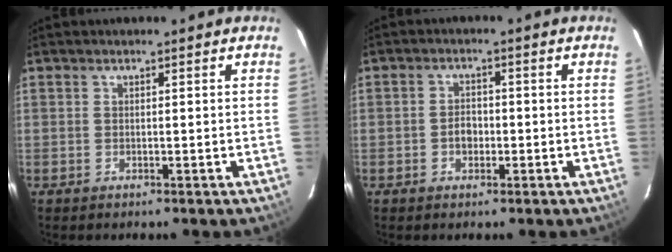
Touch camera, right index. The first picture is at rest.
{"total": 2.7, "force": [-0.8, 2.1, 1.6], "torque": [-0.028, 0.007, -0.014]}